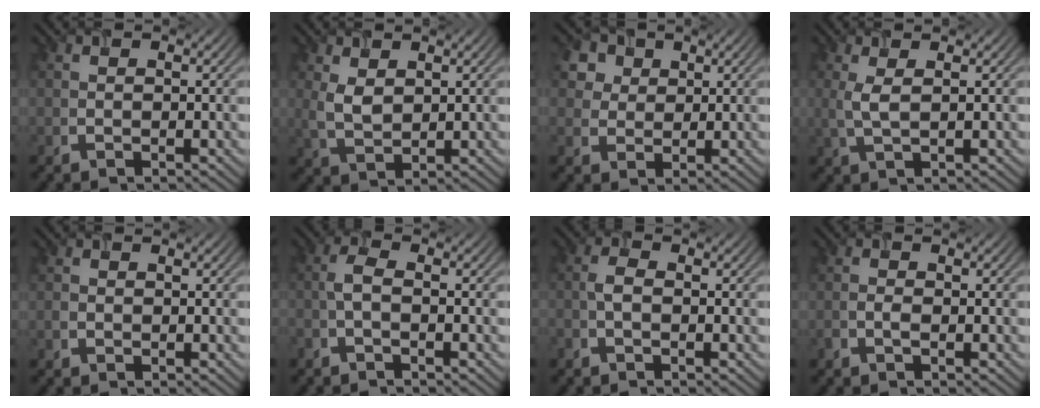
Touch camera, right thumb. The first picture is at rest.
{"total": 3.5, "force": [1.3, 2.1, 2.5], "torque": [-0.066, -0.004, 0.030]}
{"total": 4.9, "force": [2.3, 3.9, 1.8], "torque": [-0.055, -0.004, 0.045]}
{"total": 2.7, "force": [0.6, 0.8, 2.5], "torque": [-0.064, 0.000, 0.014]}
{"total": 0.7, "force": [-0.3, 0.6, 0.2], "torque": [-0.006, -0.003, -0.007]}
{"total": 2.1, "force": [-0.9, 0.6, 1.7], "torque": [-0.042, 0.004, -0.025]}
{"total": 1.6, "force": [-0.7, 0.7, 1.3], "torque": [-0.028, 0.003, -0.018]}
{"total": 1.1, "force": [-0.7, 0.4, 0.8], "torque": [-0.018, 0.000, -0.016]}